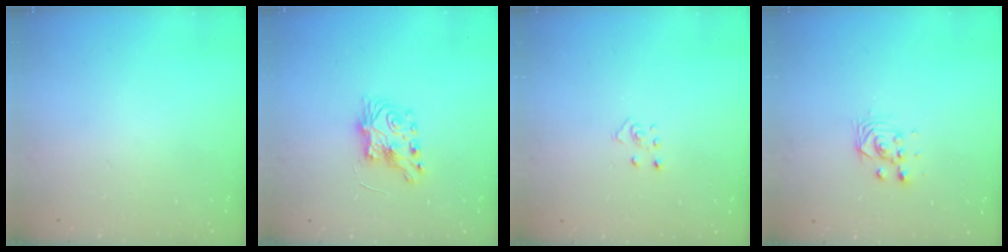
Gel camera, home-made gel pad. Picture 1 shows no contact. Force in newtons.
{"total": 7.5, "press": 7.5, "slide": 0.2}
{"total": 3.7, "press": 3.7, "slide": 0.3}
{"total": 2.8, "press": 2.8, "slide": 0.2}